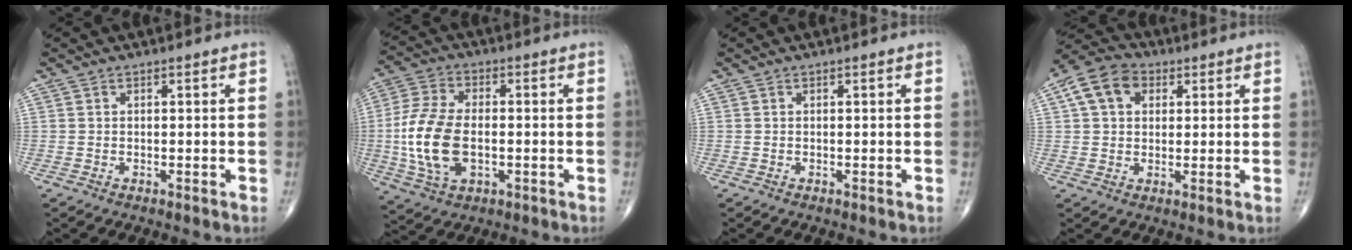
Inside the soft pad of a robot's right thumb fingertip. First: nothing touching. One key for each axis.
{"total": 14.0, "fx": -1.7, "fy": 7.9, "fz": 11.4, "tx": -0.238, "ty": 0.007, "tz": -0.028}
{"total": 0.0}
{"total": 9.3, "fx": 3.0, "fy": 6.9, "fz": 5.5, "tx": -0.090, "ty": 0.013, "tz": 0.044}